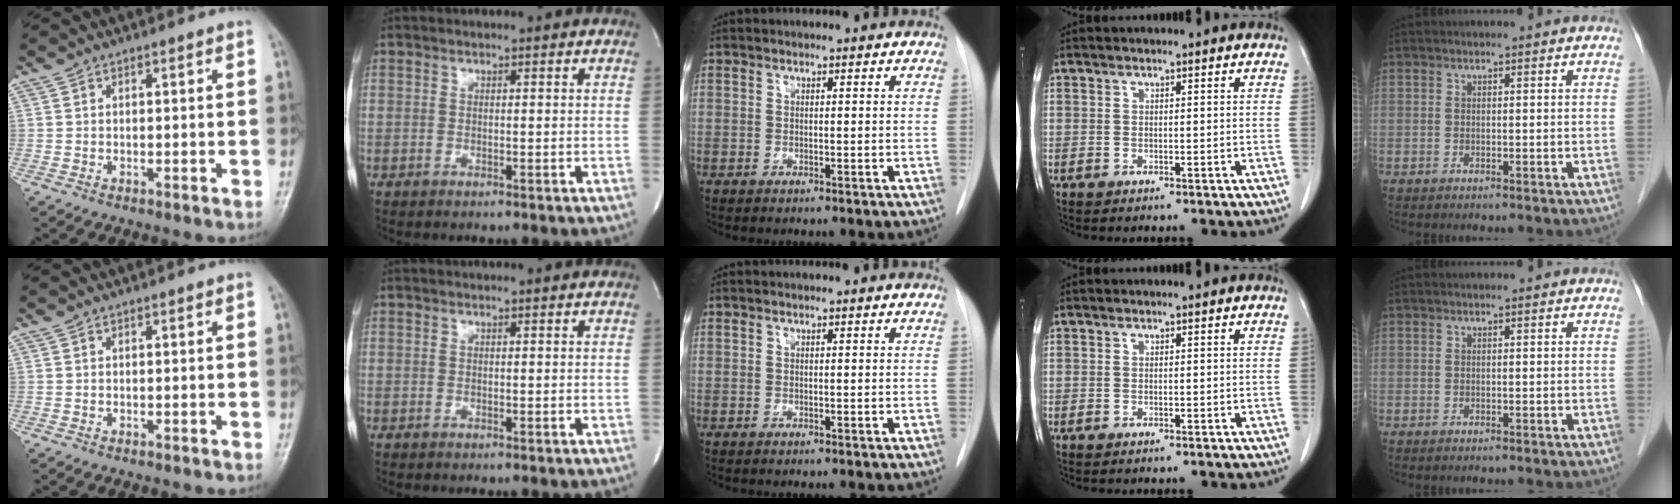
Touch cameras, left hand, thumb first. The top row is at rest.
{}